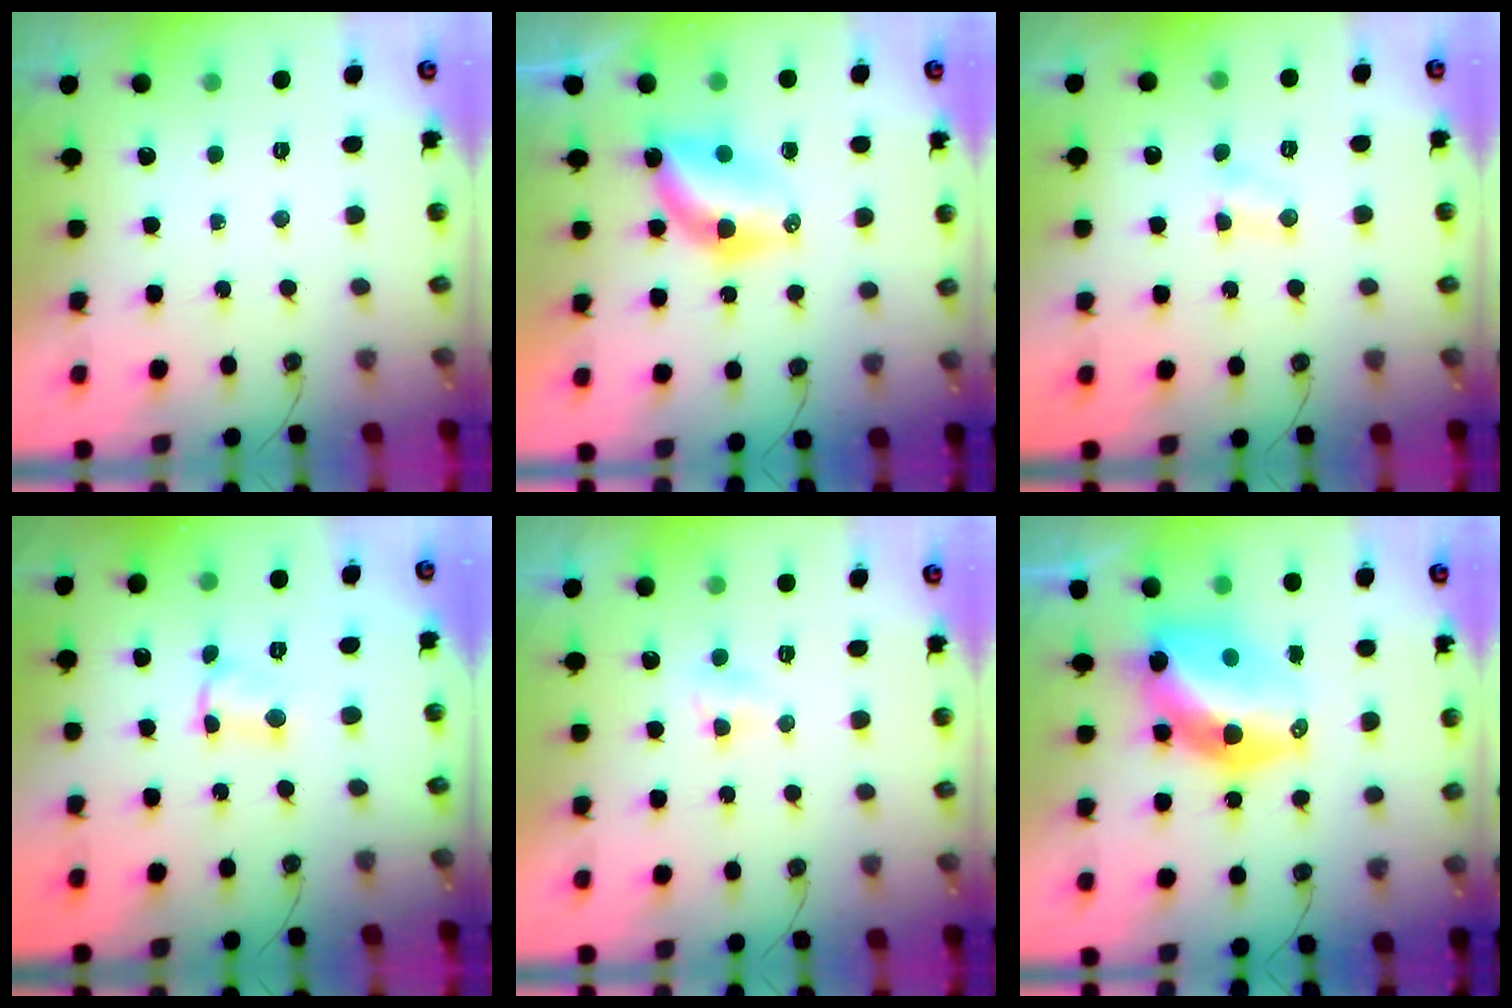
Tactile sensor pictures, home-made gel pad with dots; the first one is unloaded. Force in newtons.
{"total": 6.5, "press": 6.5, "slide": 0.2}
{"total": 3.6, "press": 3.6, "slide": 0.4}
{"total": 2.2, "press": 2.2, "slide": 0.1}
{"total": 4.1, "press": 4.1, "slide": 0.6}
{"total": 12.3, "press": 12.2, "slide": 1.1}